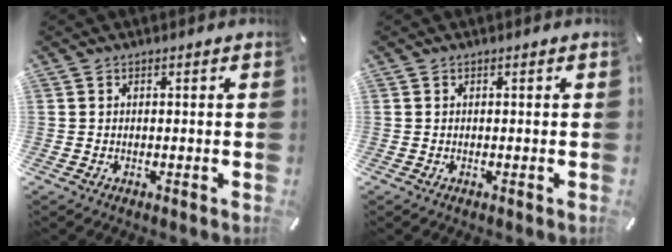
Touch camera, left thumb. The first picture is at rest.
{"total": 0.0}